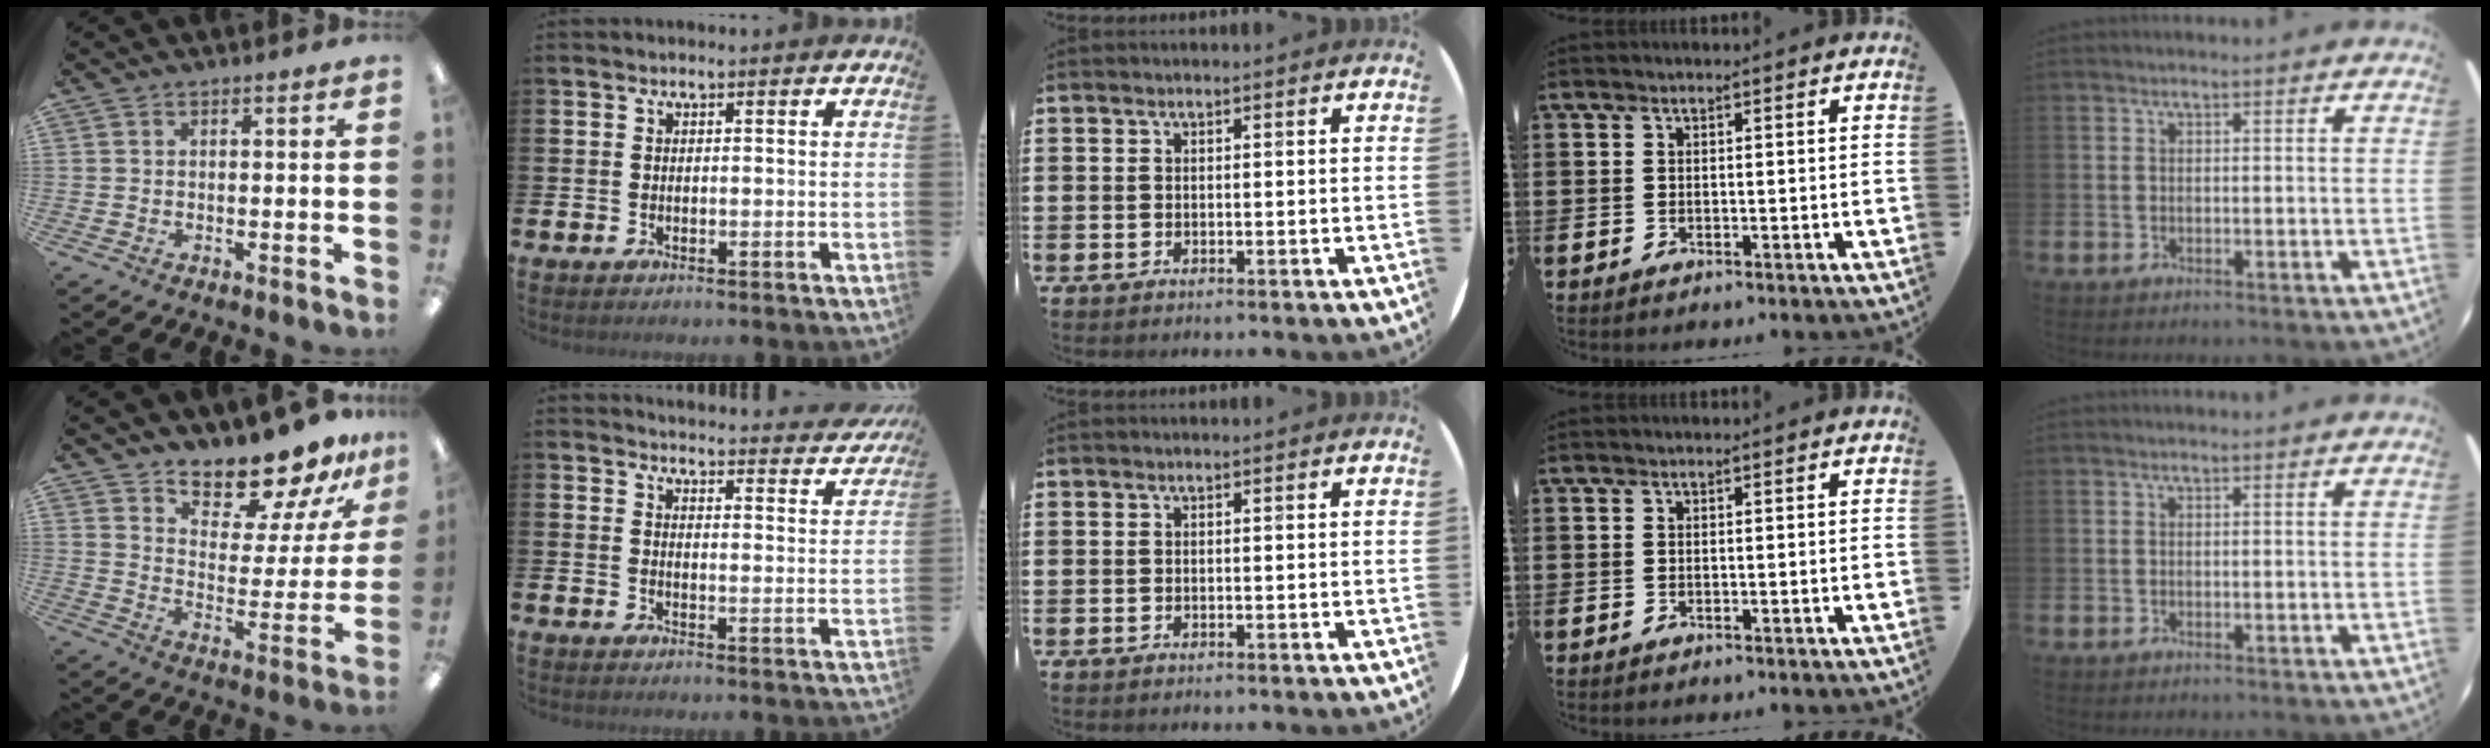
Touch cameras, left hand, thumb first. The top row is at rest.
{"thumb": {"total": 14.5, "force": [13.4, 3.8, 4.2], "torque": [-0.077, -0.113, 0.237]}, "index": {"total": 3.9, "force": [3.9, 0.4, 0.4], "torque": [-0.008, -0.037, 0.063]}}